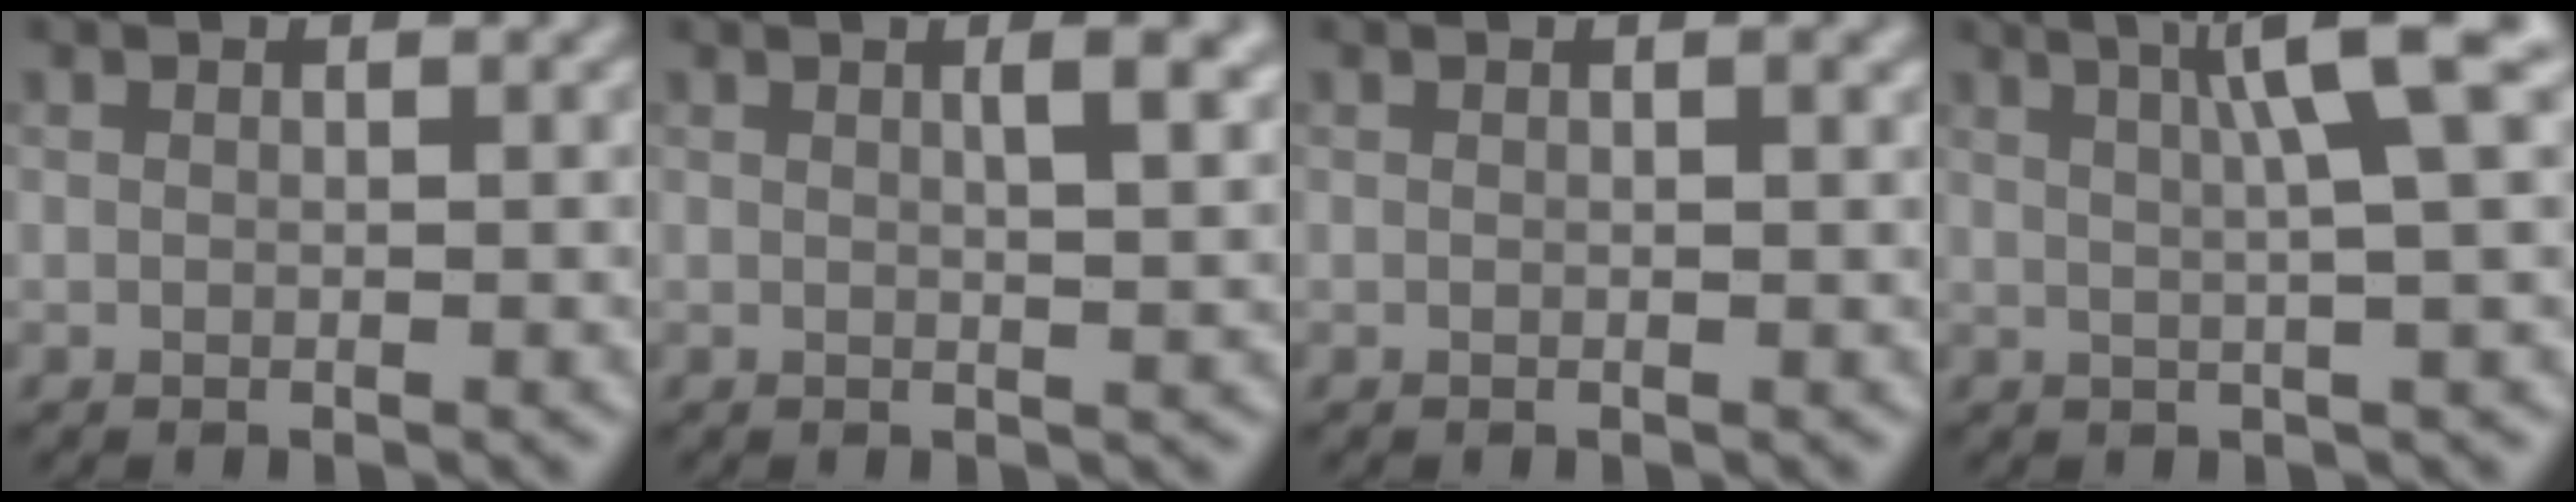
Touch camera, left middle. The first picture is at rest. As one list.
[{"total": 4.0, "force": [1.3, 1.3, 3.6], "torque": [-0.032, 0.011, 0.013]}, {"total": 0.6, "force": [0.2, 0.1, 0.6], "torque": [-0.007, 0.001, 0.003]}, {"total": 6.4, "force": [2.3, 0.8, 5.9], "torque": [-0.080, 0.018, 0.035]}]